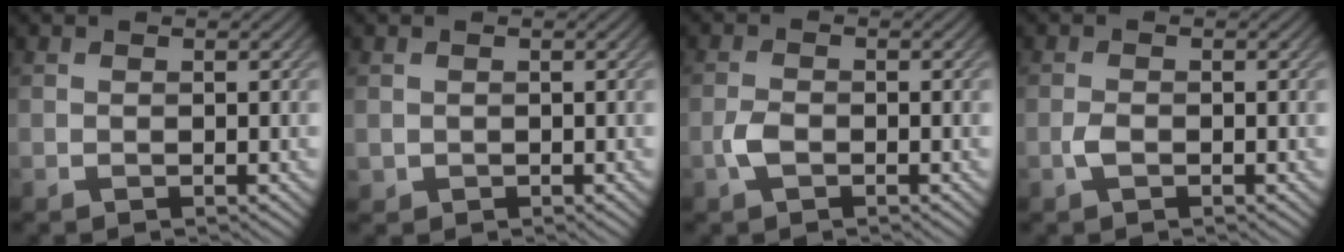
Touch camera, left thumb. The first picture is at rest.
{"total": 0.7, "force": [0.2, 0.7, 0.0], "torque": [-0.004, -0.006, 0.005]}
{"total": 2.2, "force": [-1.0, 1.1, 1.6], "torque": [-0.036, 0.000, -0.024]}
{"total": 1.4, "force": [-0.6, 0.7, 1.1], "torque": [-0.024, 0.000, -0.014]}